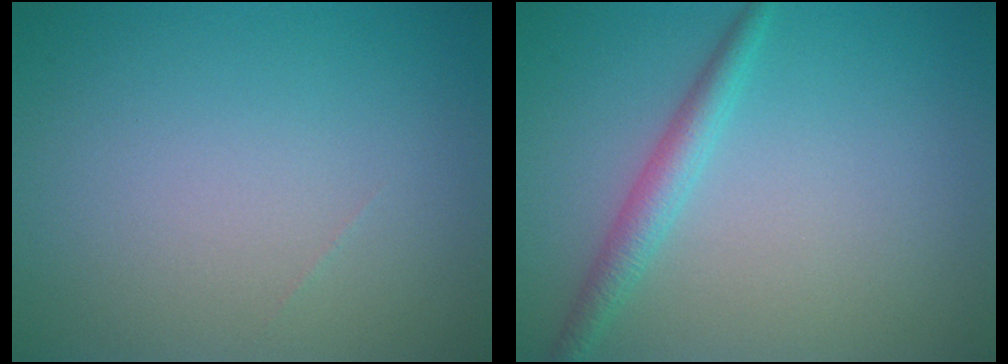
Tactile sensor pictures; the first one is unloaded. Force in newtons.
{"total": 2.3, "press": 2.3, "slide": 0.1}